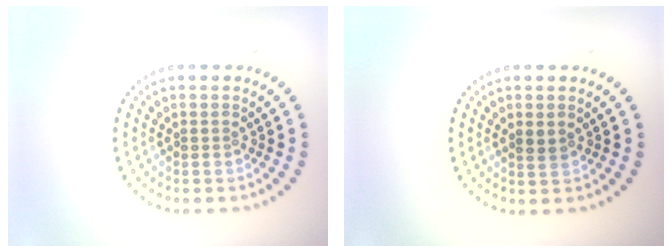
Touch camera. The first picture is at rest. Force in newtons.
{"total": 0.8, "press": 0.8, "slide": 0.3}